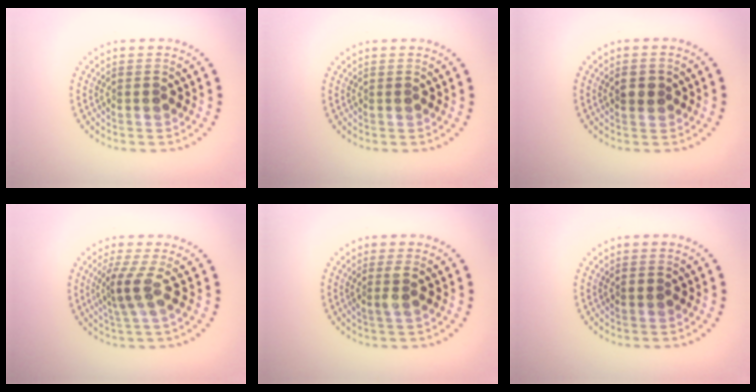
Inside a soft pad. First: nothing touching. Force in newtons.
{"total": 0.0}
{"total": 1.8, "press": 1.7, "slide": 0.7}
{"total": 2.6, "press": 1.8, "slide": 1.8}
{"total": 1.5, "press": 1.2, "slide": 0.8}
{"total": 0.6, "press": 0.6, "slide": 0.1}